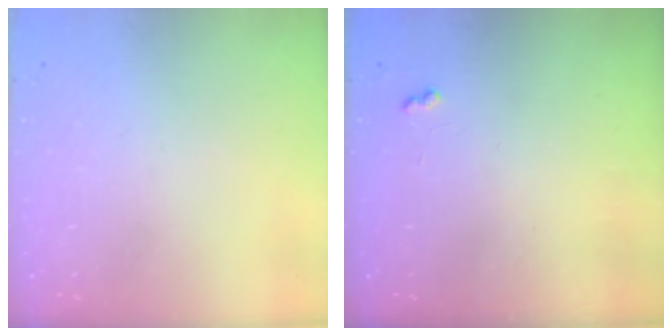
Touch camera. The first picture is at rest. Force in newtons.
{"total": 2.9, "press": 2.9, "slide": 0.5}